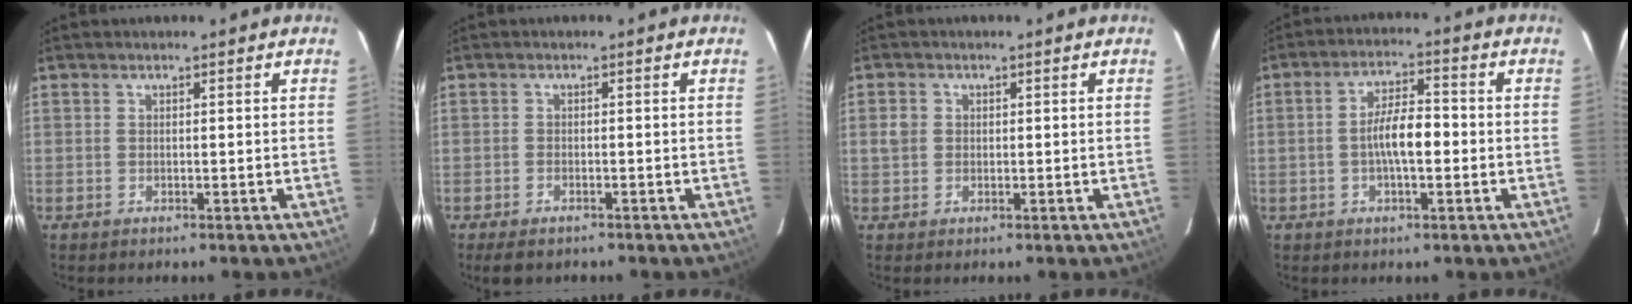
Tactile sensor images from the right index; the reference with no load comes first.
{"total": 3.3, "force": [-2.5, 1.6, 1.6], "torque": [-0.040, -0.009, -0.041]}
{"total": 2.4, "force": [0.0, 2.2, 0.9], "torque": [-0.016, 0.006, -0.003]}
{"total": 6.6, "force": [-1.2, 2.1, 6.2], "torque": [-0.111, 0.010, -0.019]}